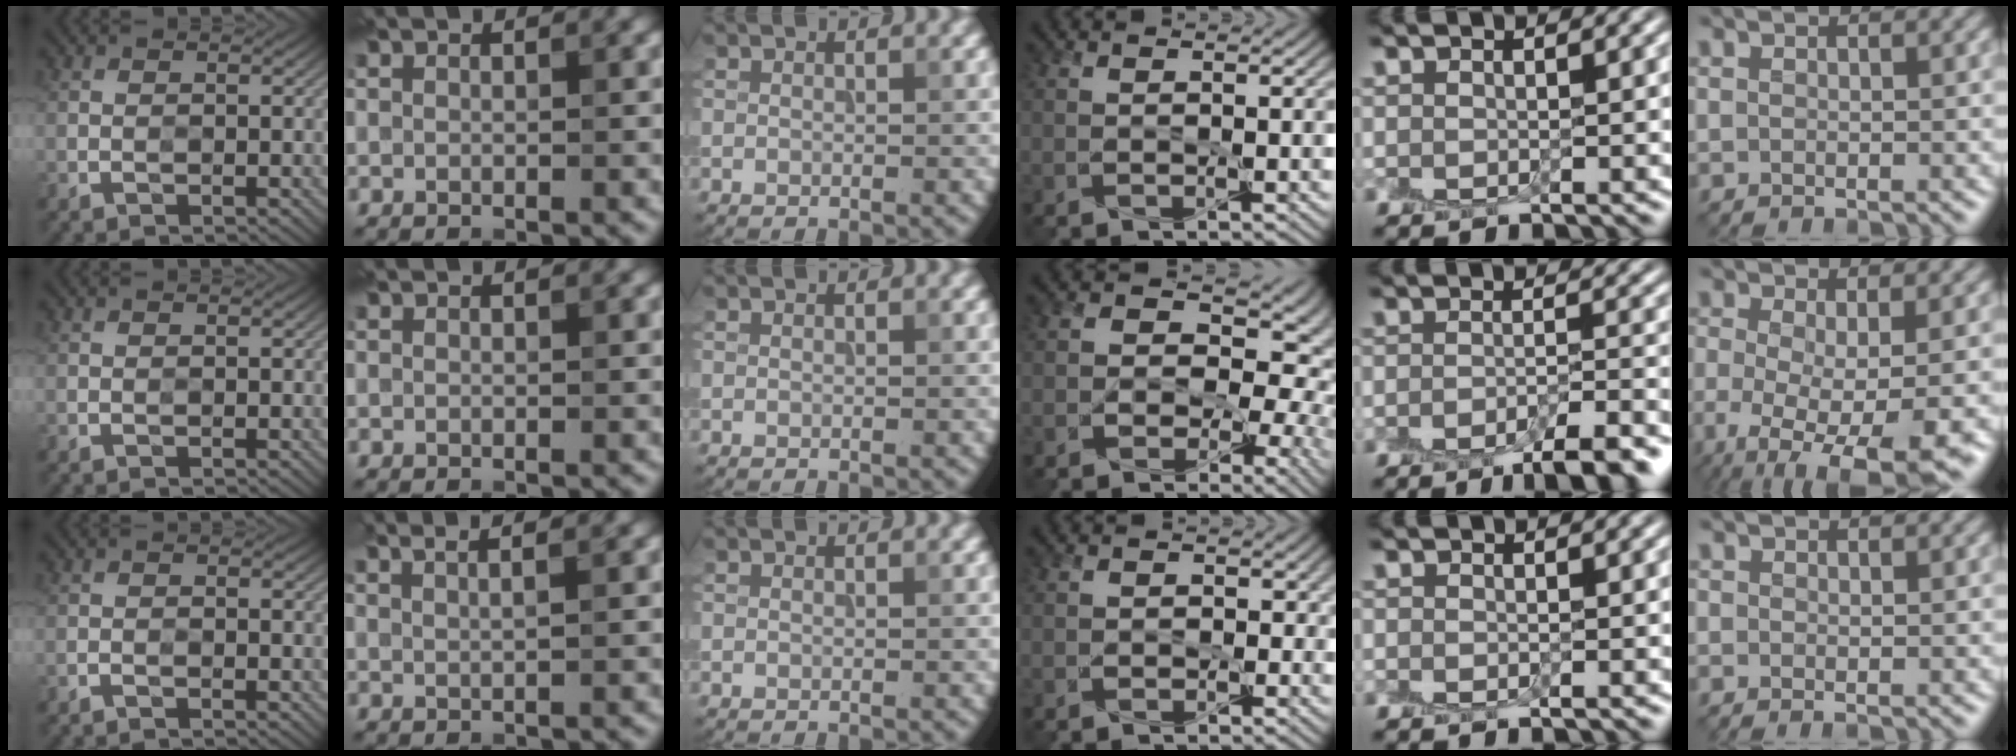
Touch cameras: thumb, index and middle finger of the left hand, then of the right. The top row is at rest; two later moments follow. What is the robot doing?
{"motion": "peel", "object": "aluminum foil"}